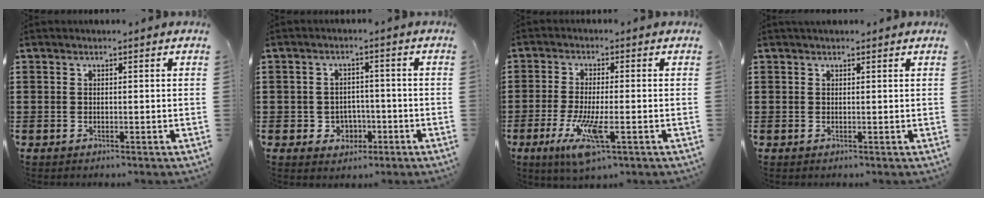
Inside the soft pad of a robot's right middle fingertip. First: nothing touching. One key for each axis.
{"total": 3.1, "fx": -1.4, "fy": 2.6, "fz": 1.1, "tx": -0.029, "ty": 0.003, "tz": -0.031}
{"total": 7.5, "fx": -3.0, "fy": 1.6, "fz": 6.7, "tx": -0.147, "ty": -0.018, "tz": -0.055}
{"total": 0.8, "fx": 0.8, "fy": 0.0, "fz": 0.1, "tx": -0.004, "ty": 0.001, "tz": 0.014}